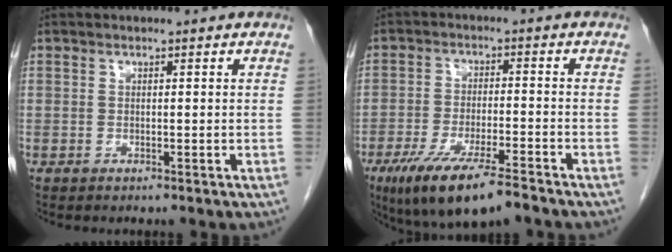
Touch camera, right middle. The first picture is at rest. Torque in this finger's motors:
{"motor_torque": [1.16, -0.98, 0.36, 0.15]}